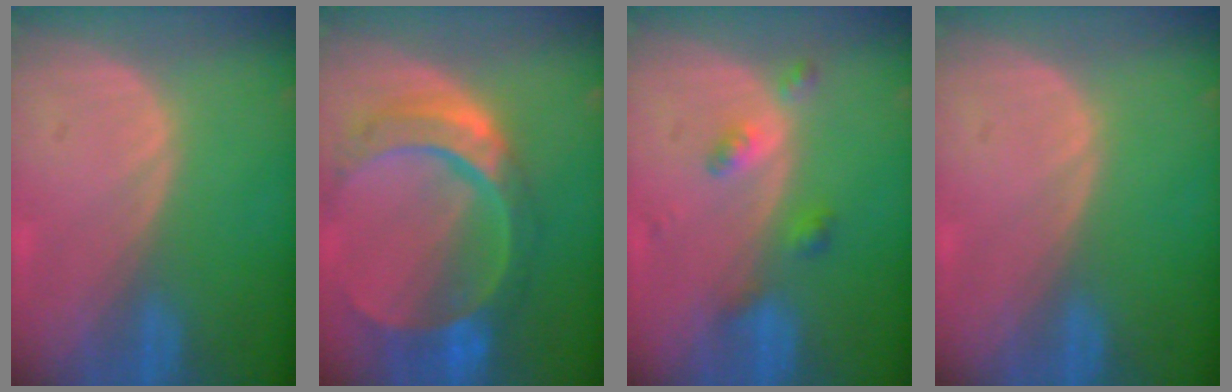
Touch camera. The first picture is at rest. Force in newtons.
{"total": 11.0, "press": 9.2, "slide": 6.1}
{"total": 3.5, "press": 3.5, "slide": 0.4}
{"total": 0.0}